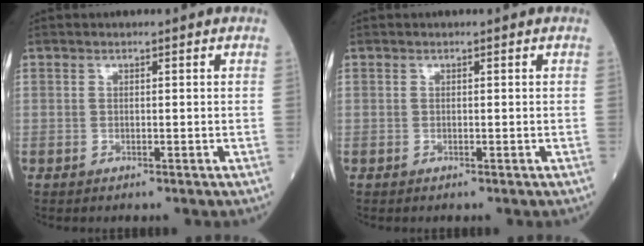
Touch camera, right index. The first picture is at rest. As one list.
[{"total": 0.0}]